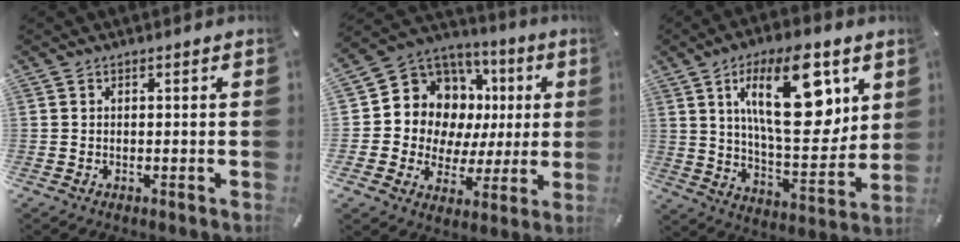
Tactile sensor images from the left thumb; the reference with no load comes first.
{"total": 11.2, "force": [2.8, 10.3, 3.3], "torque": [-0.062, -0.046, 0.067]}
{"total": 22.5, "force": [8.9, 9.8, 18.3], "torque": [-0.294, -0.033, 0.132]}